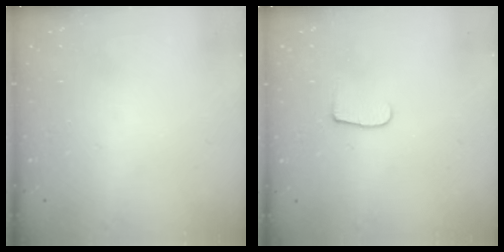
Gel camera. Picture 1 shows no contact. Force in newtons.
{"total": 6.1, "press": 6.0, "slide": 0.6}